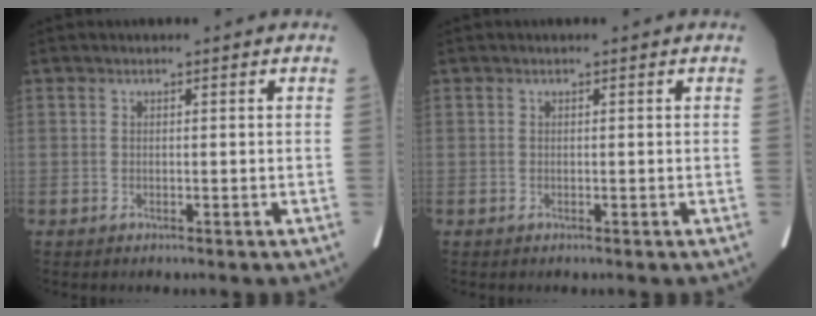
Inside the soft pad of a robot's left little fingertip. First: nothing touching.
{"total": 0.0}